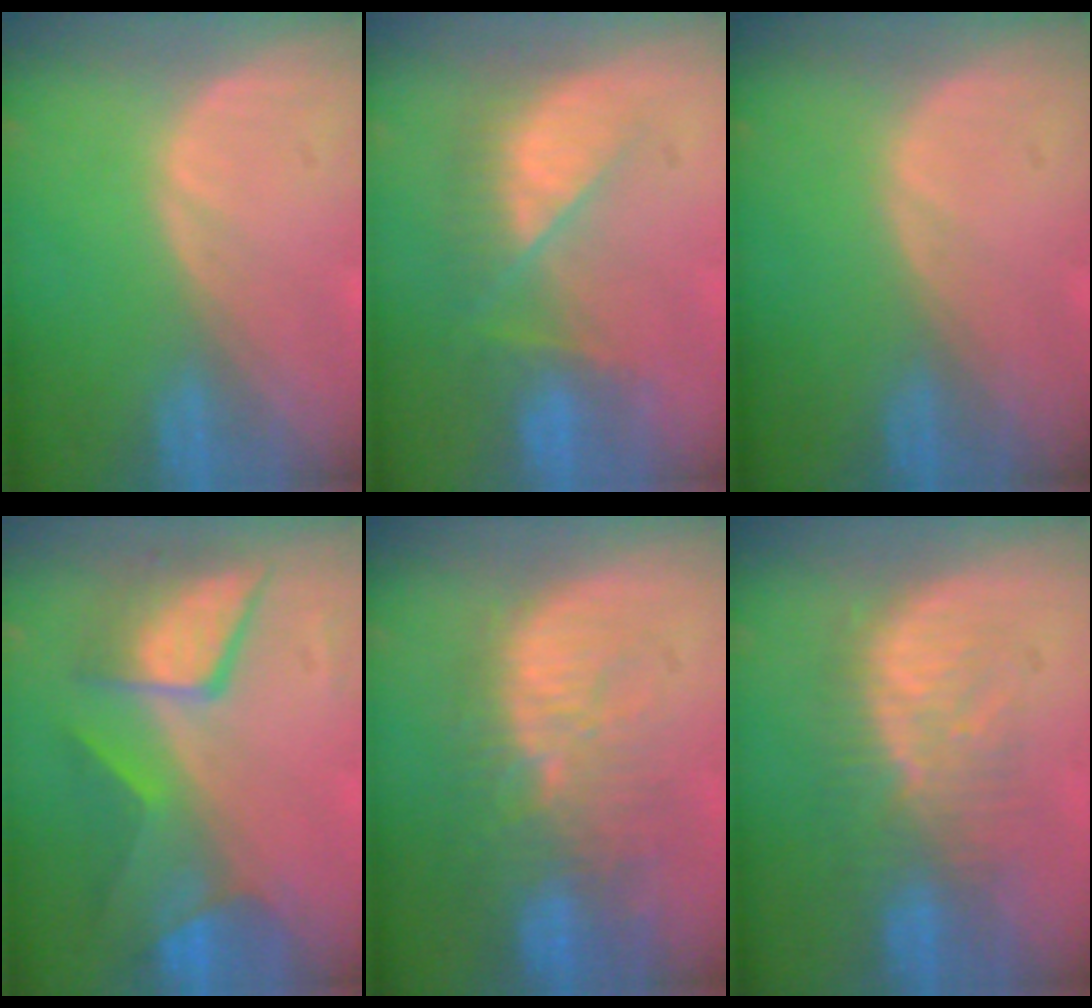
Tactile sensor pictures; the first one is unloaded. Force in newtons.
{"total": 7.9, "press": 7.2, "slide": 3.1}
{"total": 0.0}
{"total": 8.3, "press": 8.3, "slide": 0.4}
{"total": 11.3, "press": 9.9, "slide": 5.3}
{"total": 8.2, "press": 8.0, "slide": 1.6}